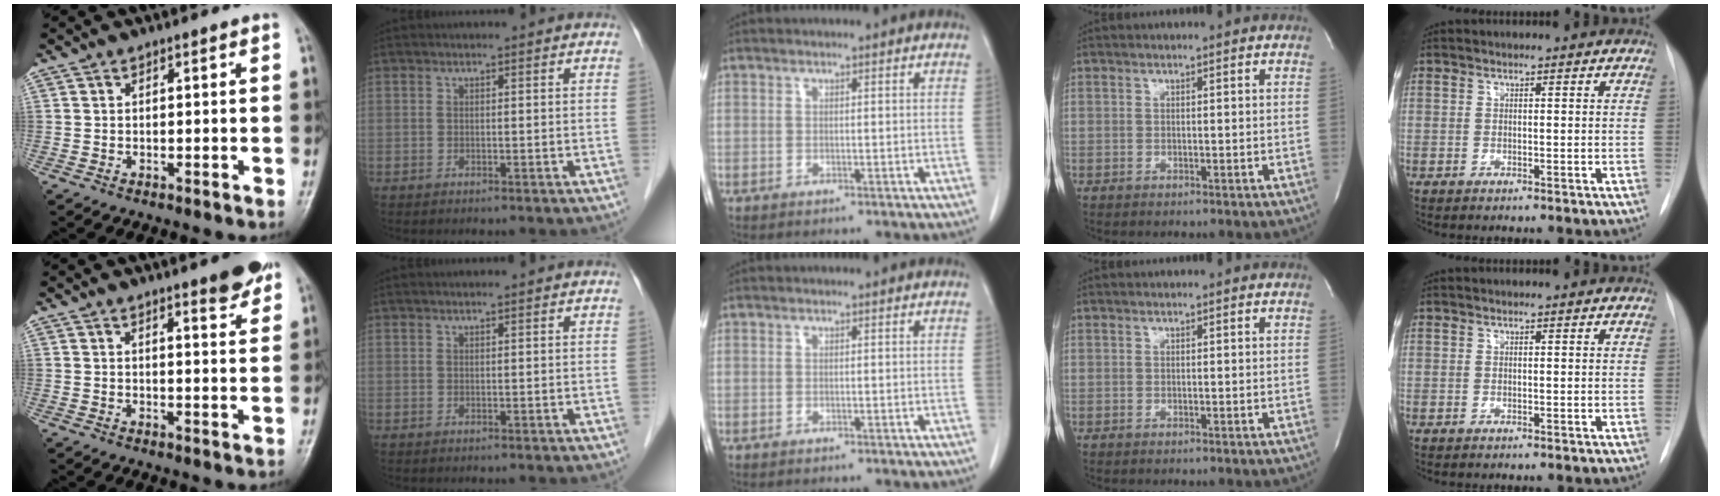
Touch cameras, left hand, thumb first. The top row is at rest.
{"thumb": {"total": 5.4, "force": [3.9, 1.0, 3.7], "torque": [-0.037, -0.024, 0.048]}, "index": {"total": 1.0, "force": [-0.9, -0.5, 0.1], "torque": [0.002, 0.009, -0.011]}}